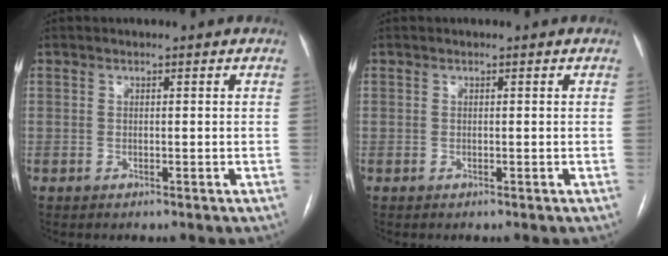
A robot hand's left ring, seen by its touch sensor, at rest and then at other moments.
{"total": 0.0}